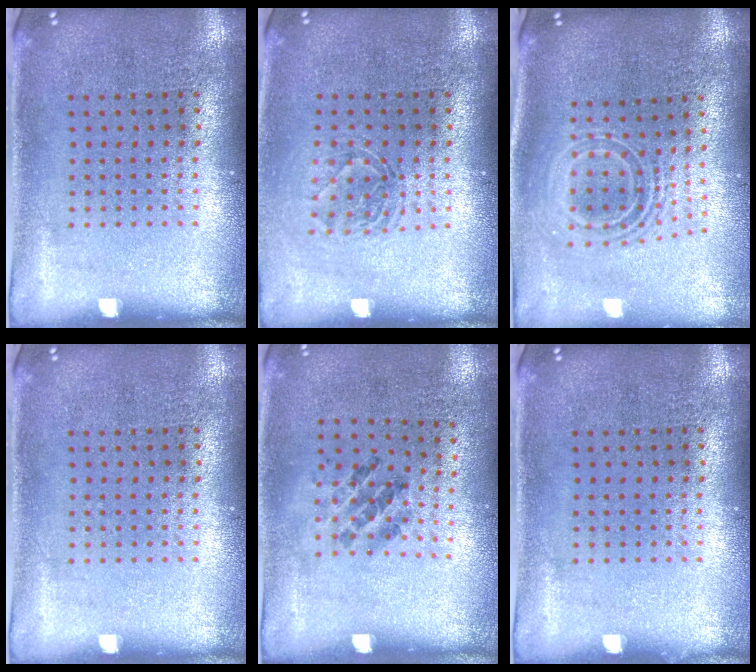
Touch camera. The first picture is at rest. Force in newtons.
{"total": 1.3, "press": 1.1, "slide": 0.7}
{"total": 2.2, "press": 1.6, "slide": 1.5}
{"total": 0.0}
{"total": 1.1, "press": 0.7, "slide": 0.9}
{"total": 0.0}